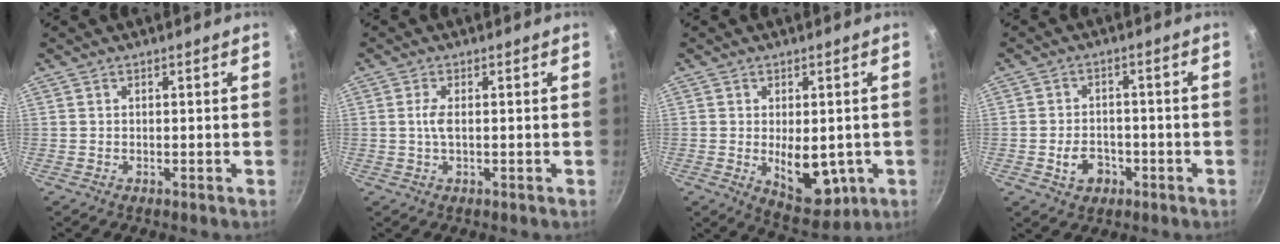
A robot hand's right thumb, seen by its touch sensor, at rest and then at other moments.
{"total": 2.4, "force": [0.1, 0.8, 2.3], "torque": [-0.057, 0.002, 0.000]}
{"total": 10.8, "force": [-1.6, 6.3, 8.6], "torque": [-0.094, -0.016, -0.003]}
{"total": 5.6, "force": [-2.1, 4.3, 3.0], "torque": [-0.034, 0.020, -0.030]}